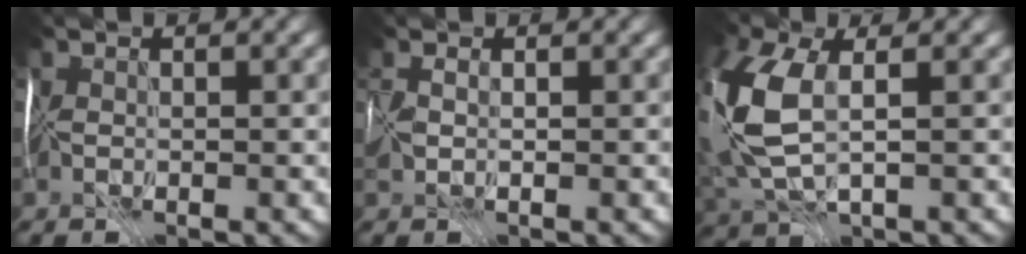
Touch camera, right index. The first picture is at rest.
{"total": 0.7, "force": [0.3, -0.4, -0.4], "torque": [0.014, -0.002, 0.015]}
{"total": 7.1, "force": [1.2, 3.9, 5.8], "torque": [-0.175, -0.003, 0.034]}